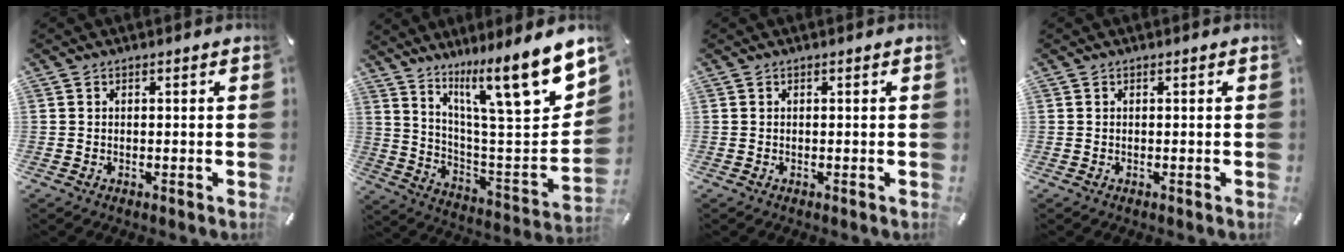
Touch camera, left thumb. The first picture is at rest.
{"total": 17.2, "force": [12.8, 2.8, 11.2], "torque": [-0.161, -0.114, 0.194]}
{"total": 0.0}
{"total": 0.0}